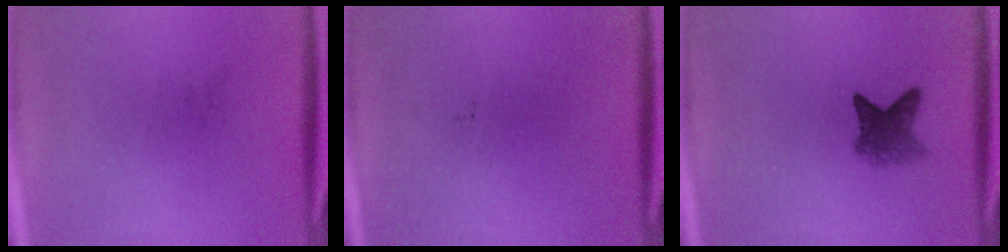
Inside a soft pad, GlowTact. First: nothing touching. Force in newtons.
{"total": 0.0}
{"total": 3.8}